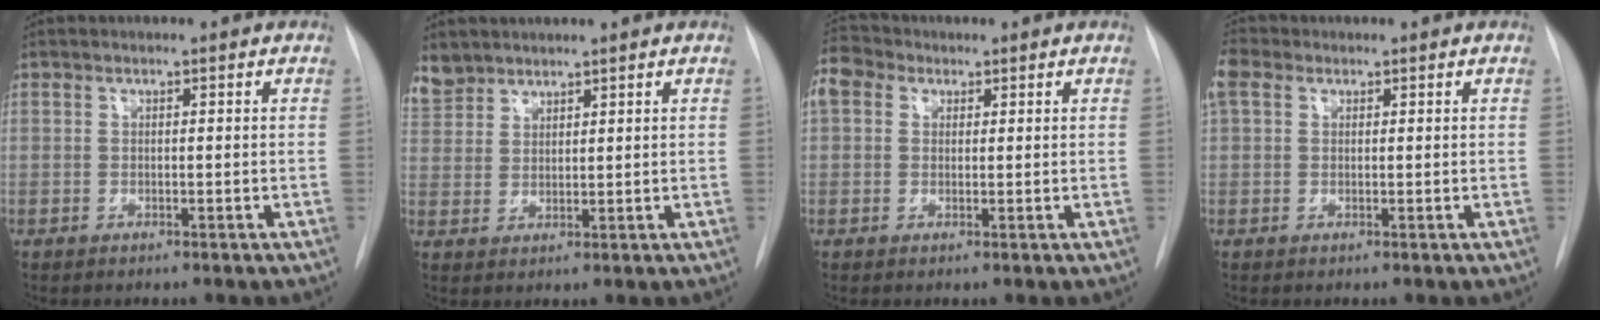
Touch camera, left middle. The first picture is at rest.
{"total": 4.3, "force": [3.9, 1.8, 0.0], "torque": [0.005, 0.008, 0.082]}
{"total": 6.0, "force": [2.8, 4.5, 2.9], "torque": [-0.074, 0.034, 0.054]}
{"total": 3.5, "force": [1.7, 2.4, 1.8], "torque": [-0.054, 0.026, 0.038]}